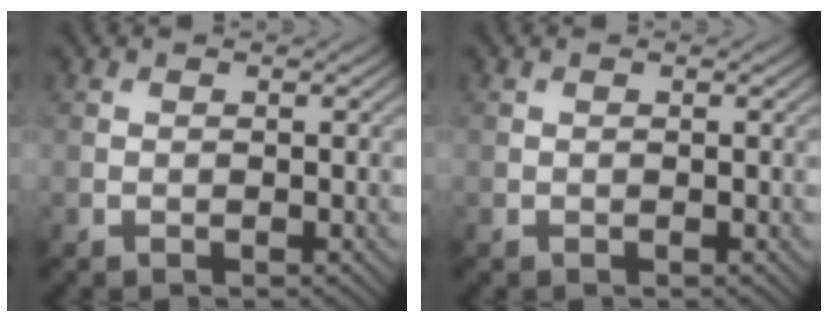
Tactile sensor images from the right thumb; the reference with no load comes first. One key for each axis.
{"total": 0.0}